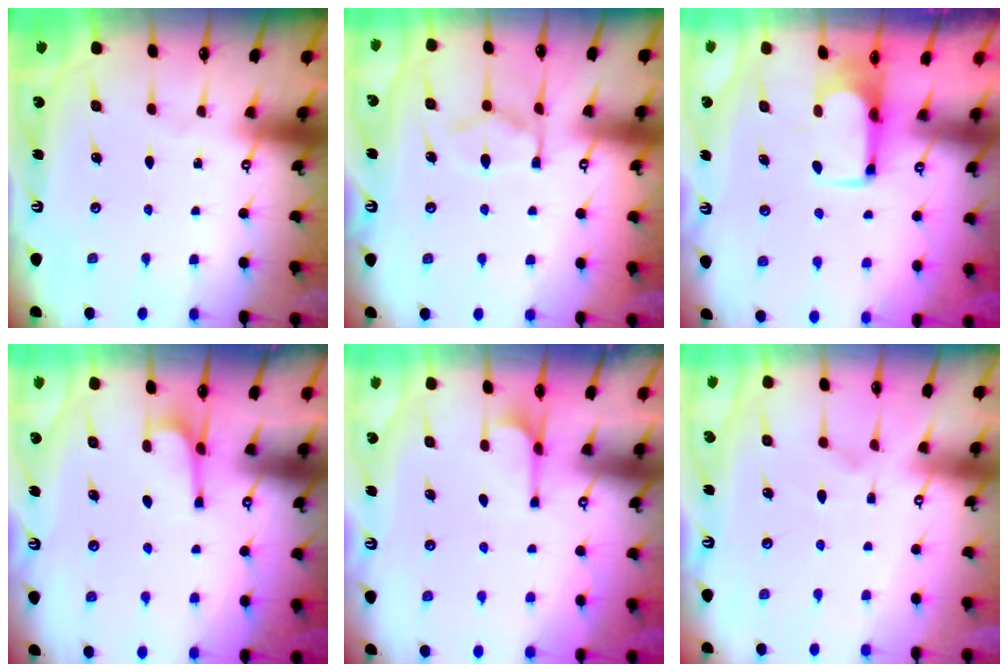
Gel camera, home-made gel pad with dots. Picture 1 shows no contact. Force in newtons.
{"total": 11.3, "press": 11.3, "slide": 1.1}
{"total": 3.4, "press": 3.4, "slide": 0.4}
{"total": 1.2, "press": 1.2, "slide": 0.5}
{"total": 1.1, "press": 0.1, "slide": 1.1}
{"total": 2.5, "press": 2.1, "slide": 1.3}